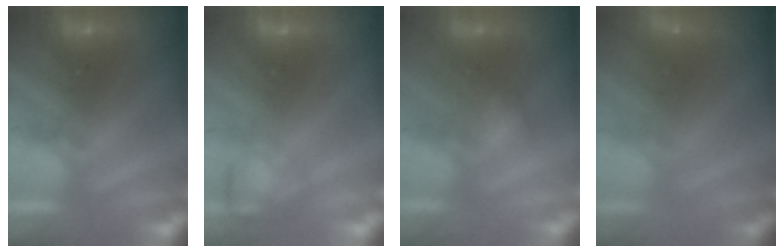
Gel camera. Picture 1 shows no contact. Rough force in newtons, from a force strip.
{"total": 3.8}
{"total": 2.9}
{"total": 2.9}